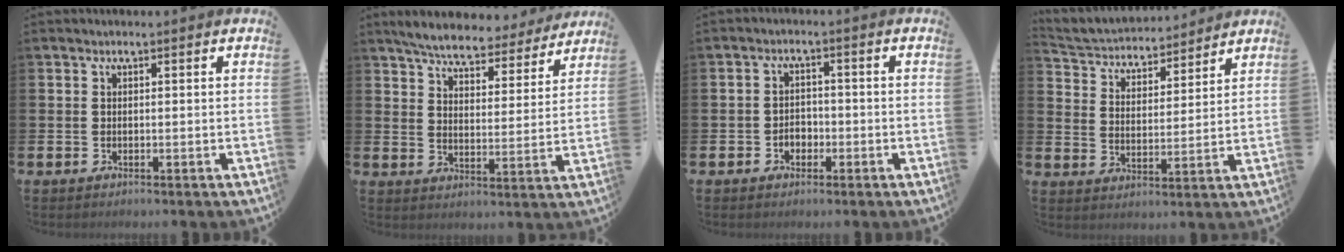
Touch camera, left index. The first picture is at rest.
{"total": 6.6, "force": [6.3, 1.0, 1.8], "torque": [-0.053, -0.037, 0.107]}
{"total": 2.3, "force": [-1.0, 1.8, 0.9], "torque": [-0.018, 0.003, -0.024]}
{"total": 4.3, "force": [4.0, 1.5, 0.1], "torque": [-0.029, -0.036, 0.064]}